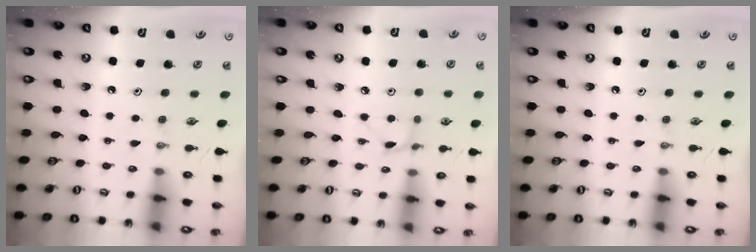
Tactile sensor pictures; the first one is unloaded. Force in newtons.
{"total": 2.6, "press": 2.6, "slide": 0.4}
{"total": 0.0}